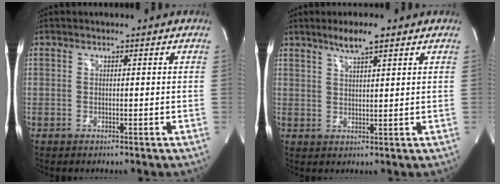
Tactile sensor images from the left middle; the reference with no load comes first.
{"total": 4.6, "force": [3.2, 0.3, 3.2], "torque": [-0.062, 0.004, 0.058]}